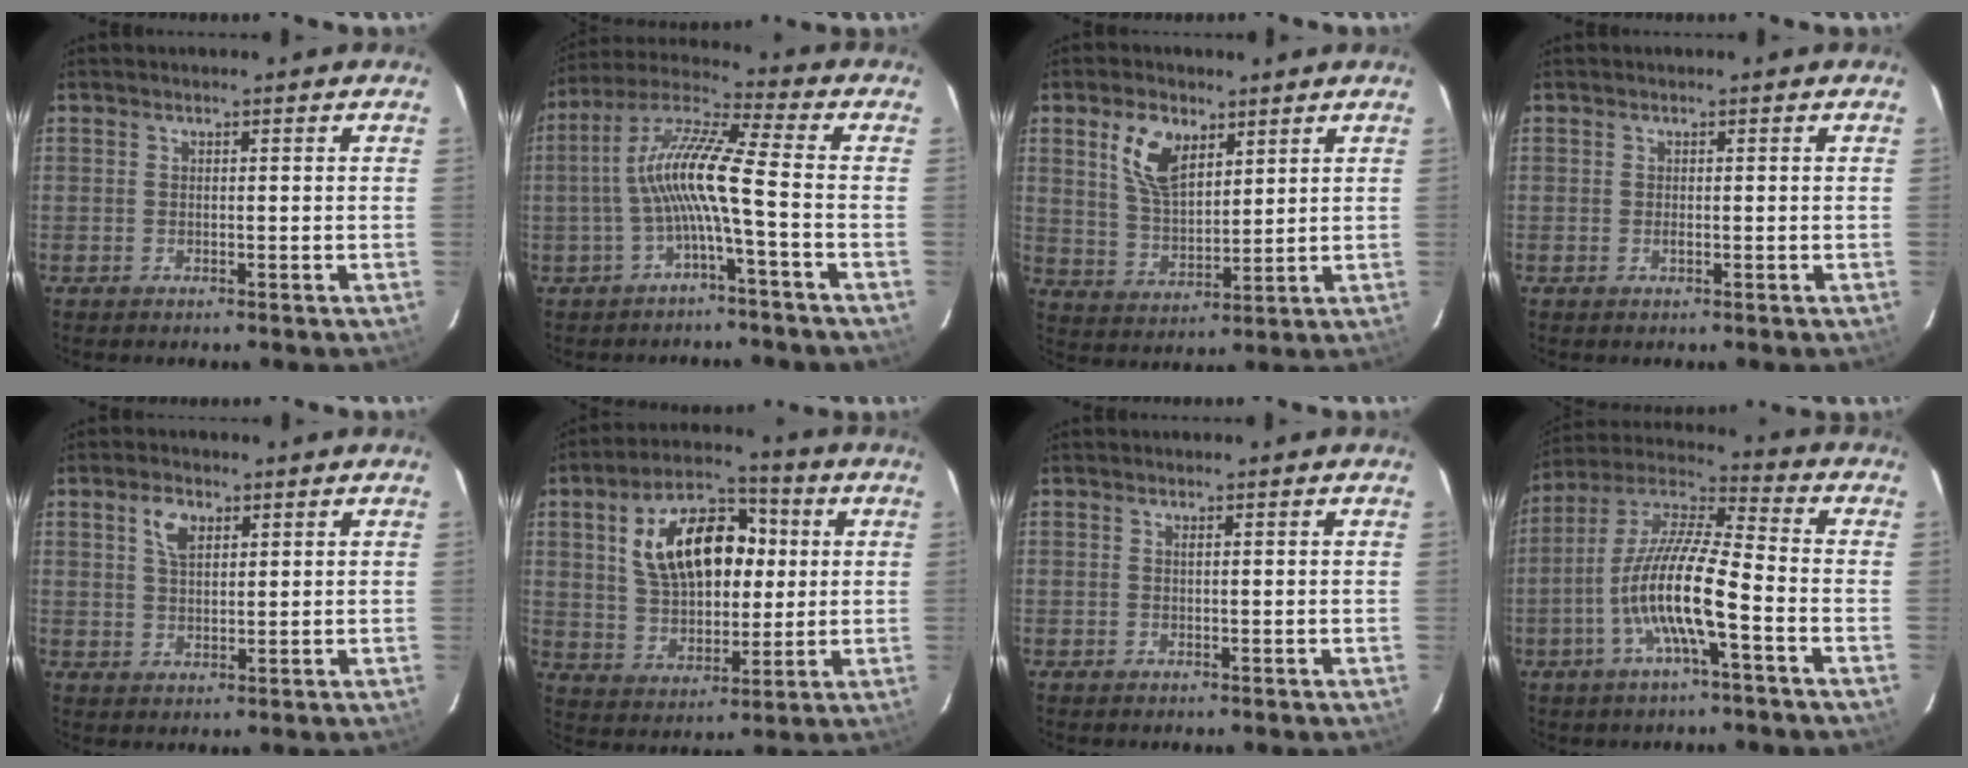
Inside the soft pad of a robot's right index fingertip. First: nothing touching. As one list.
[{"total": 11.3, "force": [-2.8, 0.1, 11.0], "torque": [-0.226, 0.018, -0.057]}, {"total": 9.4, "force": [4.6, 5.0, 6.4], "torque": [-0.125, 0.012, 0.096]}, {"total": 0.5, "force": [-0.1, 0.3, 0.4], "torque": [-0.007, 0.000, -0.001]}, {"total": 4.3, "force": [2.1, 2.4, 2.9], "torque": [-0.054, 0.010, 0.039]}, {"total": 16.8, "force": [3.9, 9.9, 13.0], "torque": [-0.235, 0.031, 0.072]}, {"total": 0.0}, {"total": 13.6, "force": [-4.6, 1.9, 12.6], "torque": [-0.249, 0.002, -0.095]}]